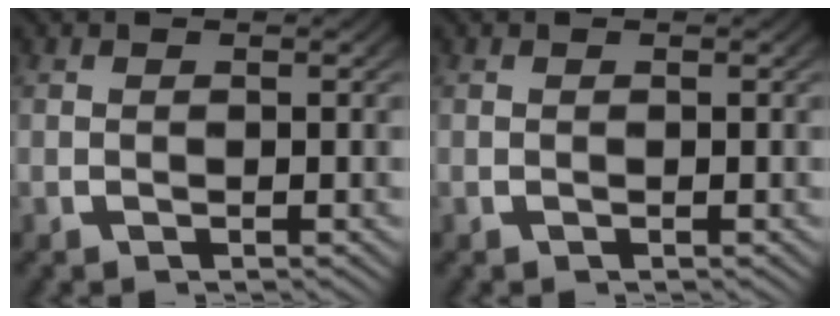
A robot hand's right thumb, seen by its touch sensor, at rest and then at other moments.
{"total": 0.0}